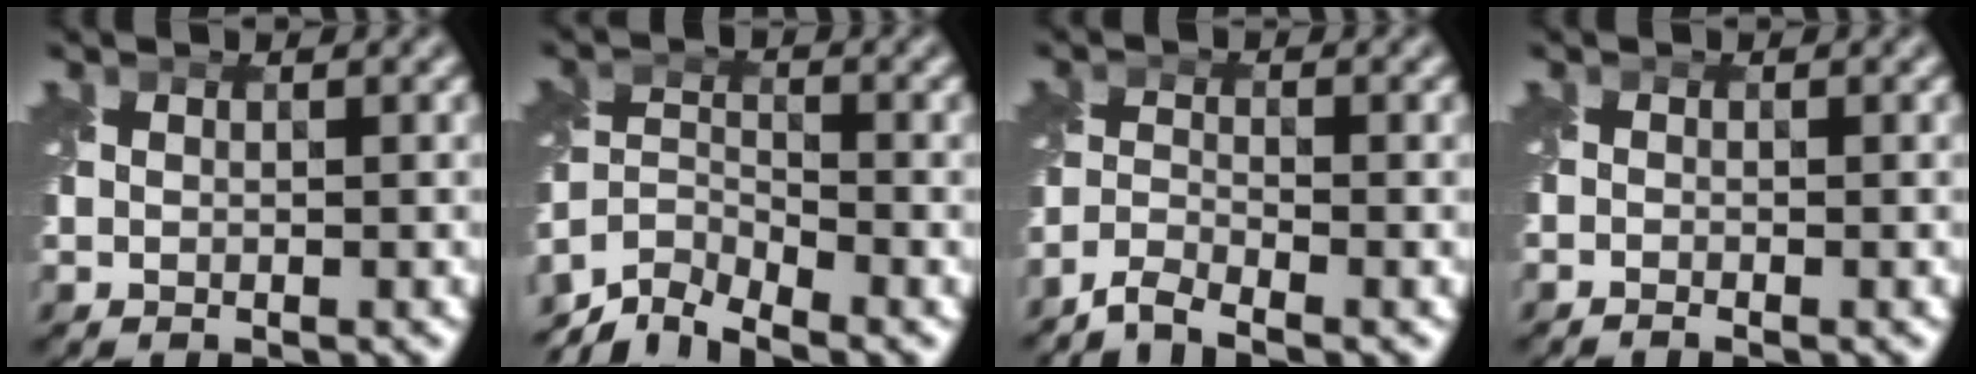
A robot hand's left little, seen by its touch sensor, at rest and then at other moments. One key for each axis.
{"total": 4.9, "fx": -4.5, "fy": 1.2, "fz": 1.4, "tx": -0.021, "ty": -0.008, "tz": -0.093}
{"total": 2.6, "fx": -2.4, "fy": 0.1, "fz": 0.8, "tx": -0.019, "ty": -0.003, "tz": -0.062}
{"total": 0.7, "fx": -0.7, "fy": 0.0, "fz": 0.2, "tx": -0.003, "ty": -0.010, "tz": -0.017}